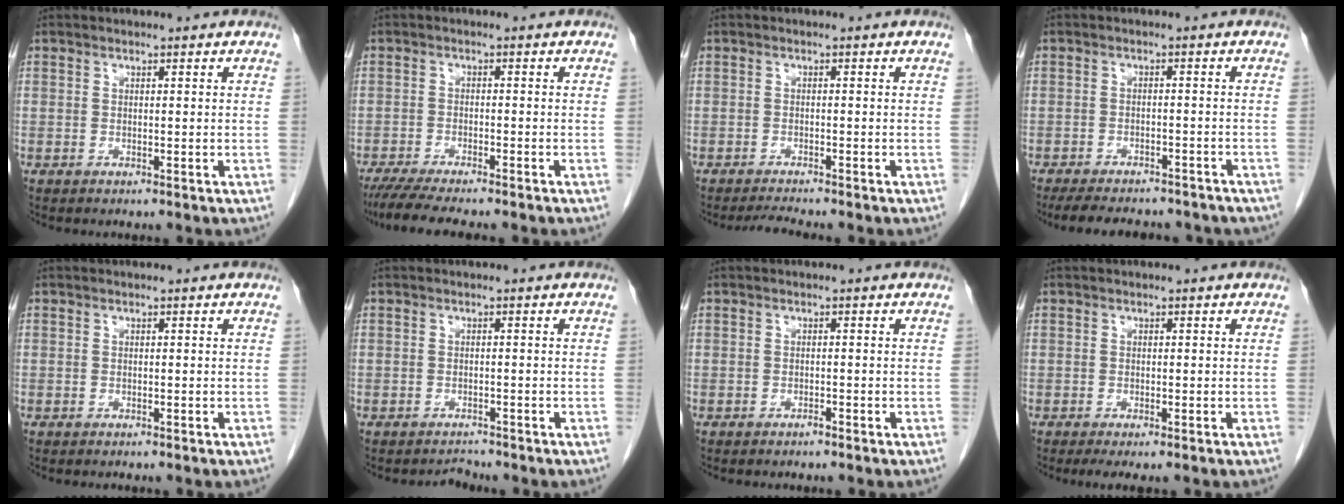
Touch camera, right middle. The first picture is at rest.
{"total": 8.8, "force": [-7.4, 0.6, 4.6], "torque": [-0.066, -0.017, -0.116]}
{"total": 2.2, "force": [-2.0, -0.8, 0.4], "torque": [-0.018, -0.015, -0.035]}
{"total": 15.0, "force": [-12.9, 4.6, 6.1], "torque": [-0.119, -0.007, -0.159]}
{"total": 0.0}
{"total": 1.1, "force": [-1.1, 0.0, -0.4], "torque": [0.004, -0.009, -0.015]}
{"total": 0.5, "force": [-0.4, 0.0, 0.2], "torque": [-0.008, 0.000, -0.007]}
{"total": 2.3, "force": [-1.5, 0.4, 1.7], "torque": [-0.027, -0.010, -0.023]}